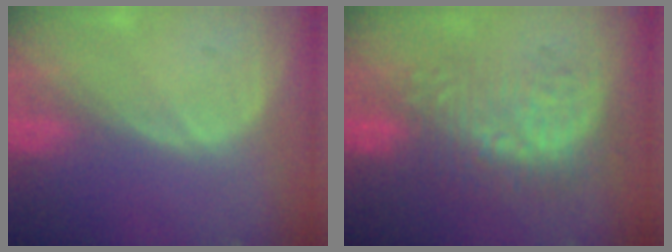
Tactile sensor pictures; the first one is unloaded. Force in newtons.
{"total": 8.9, "press": 8.6, "slide": 2.3}